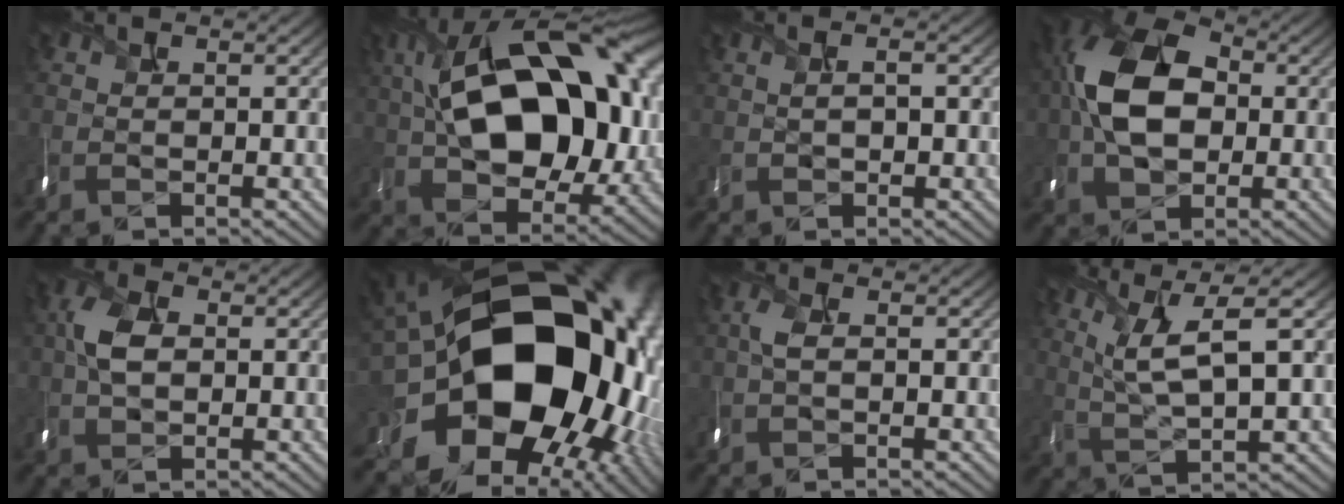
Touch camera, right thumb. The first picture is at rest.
{"total": 19.4, "force": [3.3, 11.2, 15.5], "torque": [-0.259, 0.021, 0.041]}
{"total": 1.7, "force": [0.2, 0.8, 1.5], "torque": [-0.020, -0.002, 0.003]}
{"total": 11.1, "force": [0.0, 7.6, 8.1], "torque": [-0.173, 0.012, -0.017]}
{"total": 3.7, "force": [0.2, 2.6, 2.7], "torque": [-0.064, 0.003, -0.002]}
{"total": 21.5, "force": [-1.8, 15.6, 14.6], "torque": [-0.270, -0.048, -0.020]}
{"total": 1.0, "force": [-0.2, 0.4, 0.9], "torque": [-0.027, 0.003, -0.008]}
{"total": 7.8, "force": [3.5, 1.4, 6.9], "torque": [-0.139, 0.010, 0.069]}